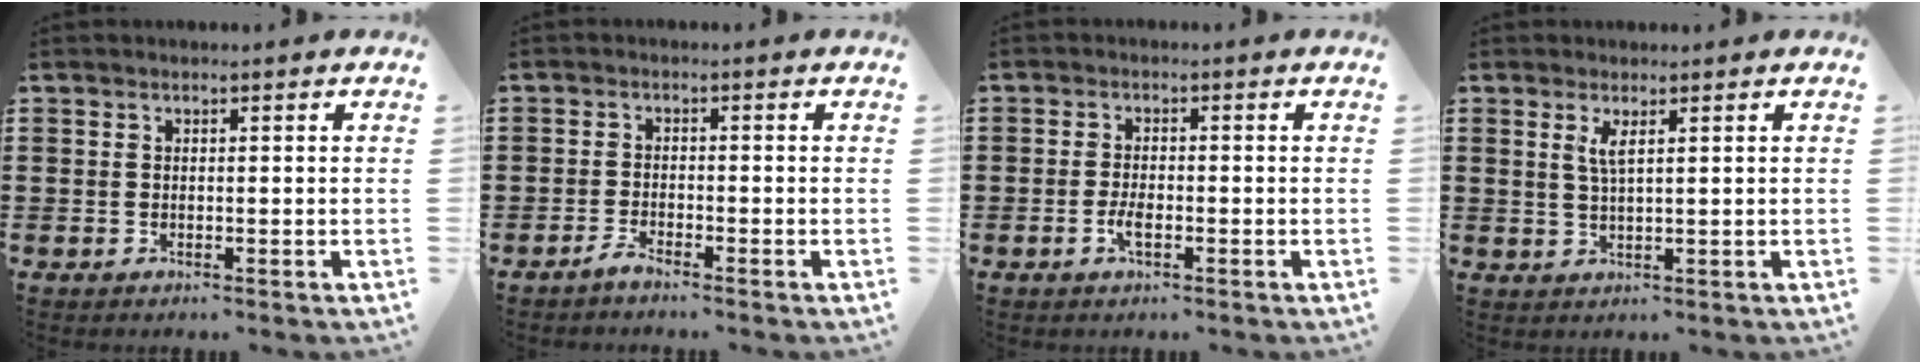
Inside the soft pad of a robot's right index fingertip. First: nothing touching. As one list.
[{"total": 1.6, "force": [-1.6, 0.0, 0.5], "torque": [-0.011, 0.000, -0.029]}, {"total": 2.7, "force": [-1.1, 0.9, 2.4], "torque": [-0.050, -0.003, -0.021]}, {"total": 2.4, "force": [1.1, 0.4, 2.1], "torque": [-0.045, 0.001, 0.019]}]